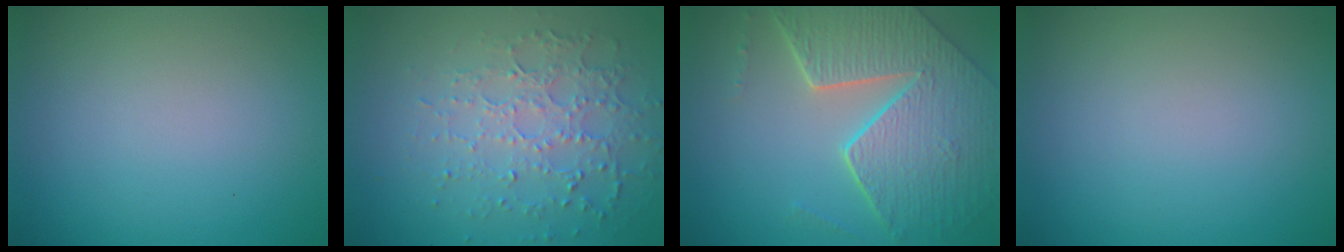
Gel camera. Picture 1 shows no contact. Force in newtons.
{"total": 5.0, "press": 3.5, "slide": 3.5}
{"total": 8.2, "press": 5.8, "slide": 5.8}
{"total": 0.0}